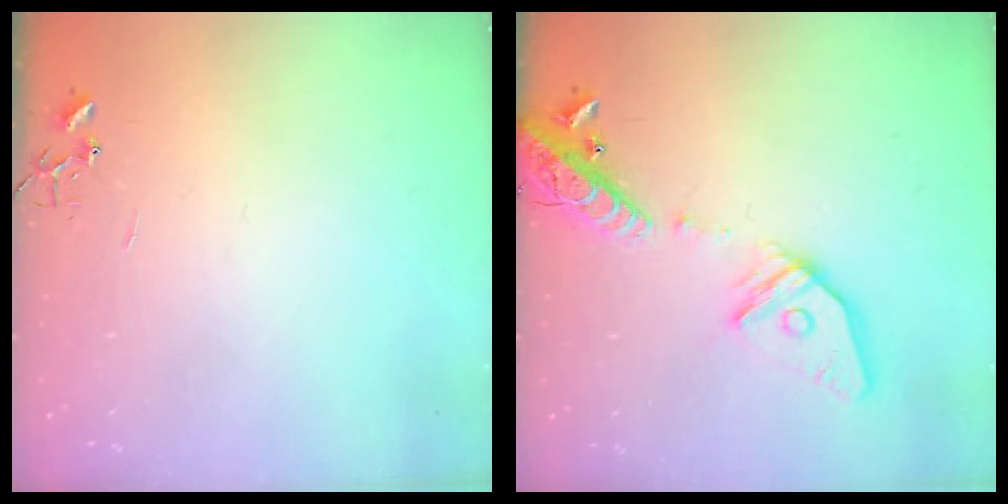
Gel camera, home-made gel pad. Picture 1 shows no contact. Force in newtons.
{"total": 18.3, "press": 17.9, "slide": 3.6}